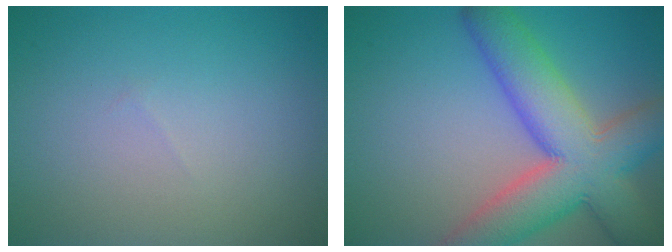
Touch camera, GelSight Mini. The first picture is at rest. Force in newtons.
{"total": 9.4, "press": 9.4, "slide": 0.7}